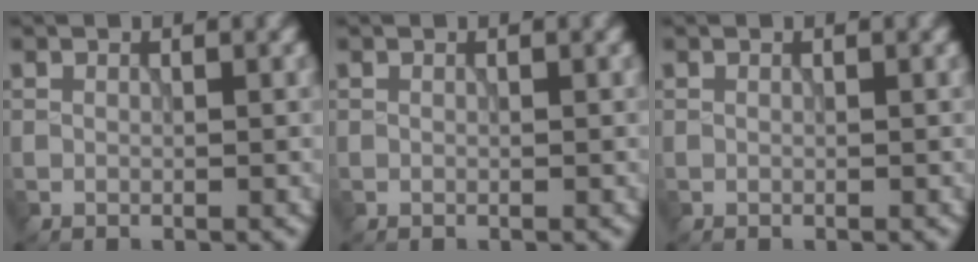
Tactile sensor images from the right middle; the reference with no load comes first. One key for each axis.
{"total": 0.0}
{"total": 0.0}